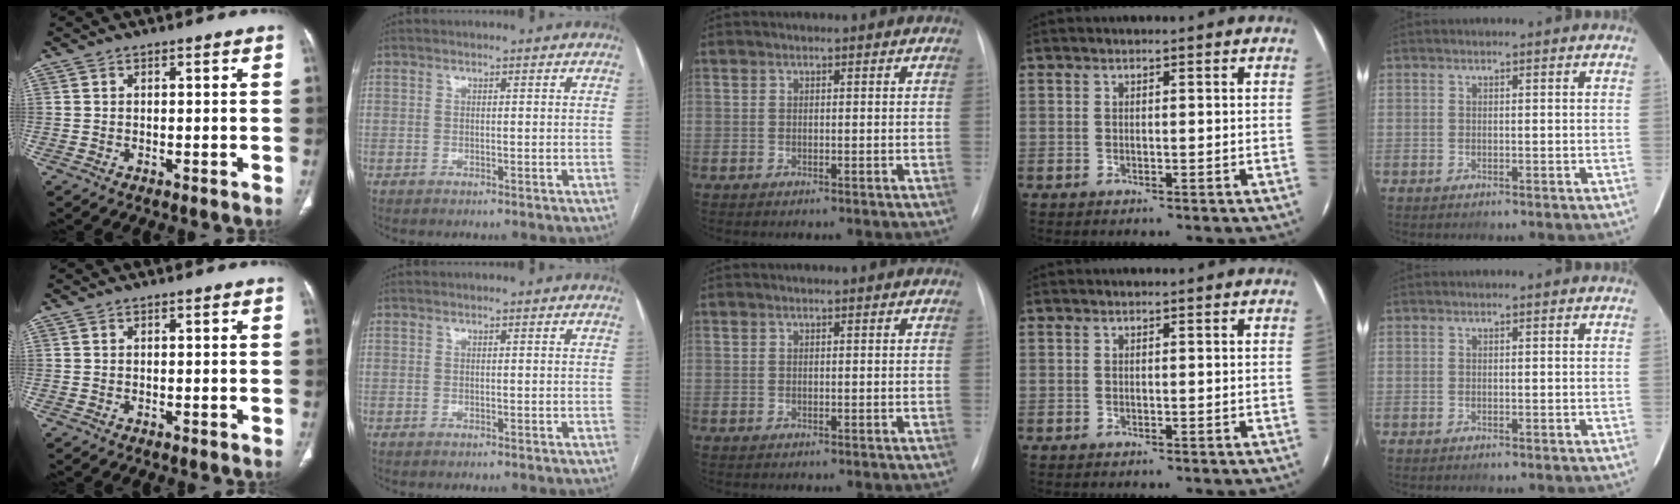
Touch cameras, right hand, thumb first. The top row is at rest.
{}